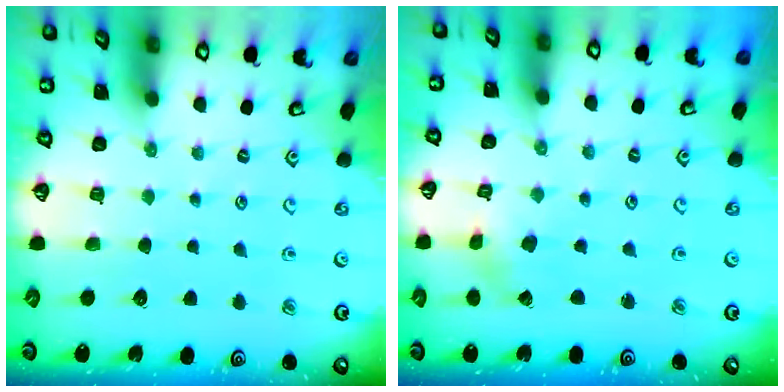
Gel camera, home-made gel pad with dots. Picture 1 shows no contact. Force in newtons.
{"total": 0.8, "press": 0.7, "slide": 0.3}